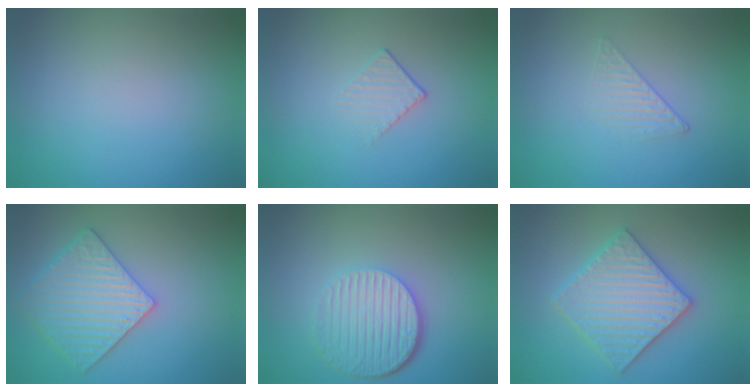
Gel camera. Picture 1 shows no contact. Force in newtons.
{"total": 1.3, "press": 0.7, "slide": 1.1}
{"total": 1.3, "press": 0.4, "slide": 1.2}
{"total": 4.9, "press": 4.5, "slide": 1.9}
{"total": 5.6, "press": 4.1, "slide": 3.9}
{"total": 5.9, "press": 5.8, "slide": 1.0}